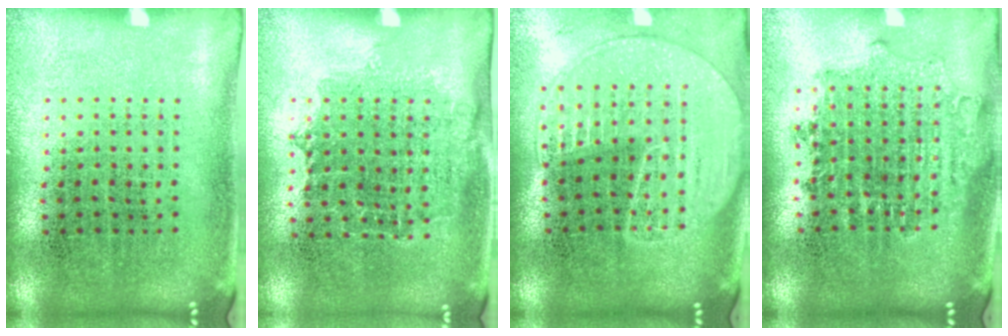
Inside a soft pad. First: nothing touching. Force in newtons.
{"total": 0.9, "press": 0.7, "slide": 0.6}
{"total": 2.0, "press": 1.8, "slide": 0.8}
{"total": 1.7, "press": 1.3, "slide": 1.0}